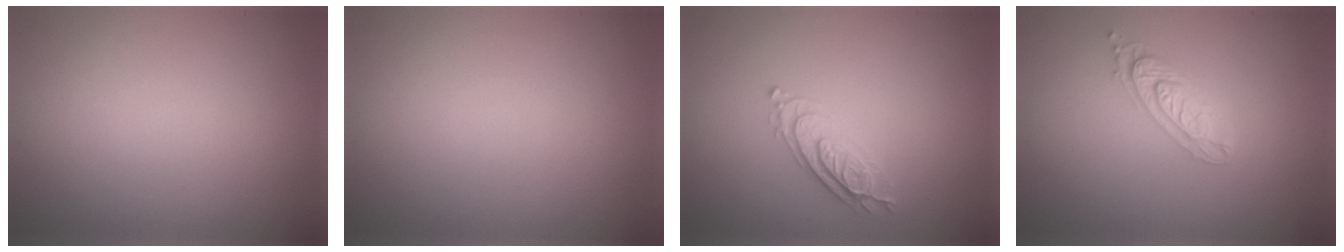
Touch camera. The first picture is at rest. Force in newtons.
{"total": 0.0}
{"total": 2.4, "press": 2.3, "slide": 0.5}
{"total": 2.2, "press": 2.1, "slide": 0.5}